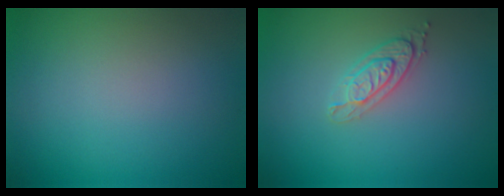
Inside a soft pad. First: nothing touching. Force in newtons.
{"total": 2.1, "press": 2.1, "slide": 0.3}